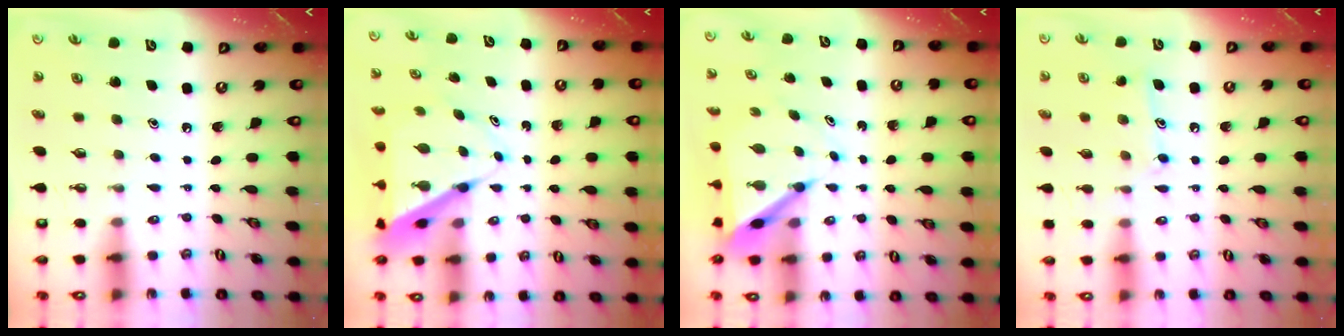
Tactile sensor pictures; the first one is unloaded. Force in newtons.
{"total": 8.1, "press": 8.1, "slide": 0.8}
{"total": 6.8, "press": 6.8, "slide": 0.7}
{"total": 9.3, "press": 9.2, "slide": 0.6}